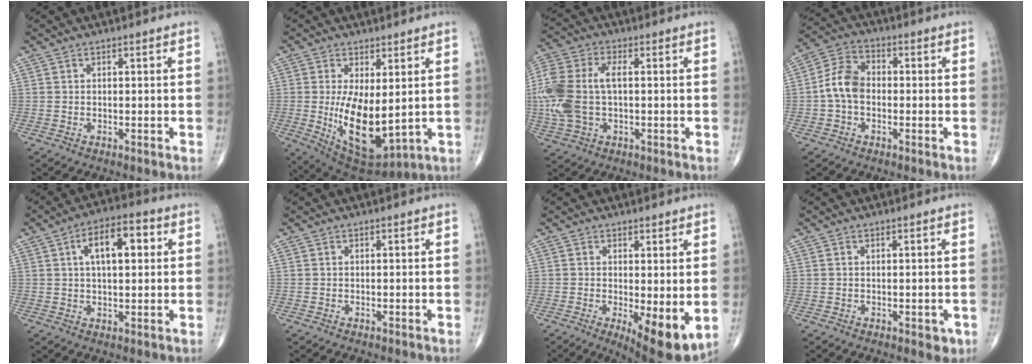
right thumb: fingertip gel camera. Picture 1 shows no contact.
{"total": 13.6, "force": [-0.3, 6.2, 12.1], "torque": [-0.193, -0.030, 0.018]}
{"total": 14.8, "force": [0.0, 8.2, 12.3], "torque": [-0.308, 0.015, -0.001]}
{"total": 7.5, "force": [-1.0, 5.2, 5.3], "torque": [-0.095, 0.025, -0.031]}
{"total": 10.1, "force": [2.7, 4.7, 8.6], "torque": [-0.124, 0.014, 0.036]}
{"total": 0.0}
{"total": 9.0, "force": [-1.3, 3.0, 8.4], "torque": [-0.120, -0.026, -0.012]}
{"total": 2.0, "force": [-0.4, 1.2, 1.6], "torque": [-0.010, -0.002, -0.003]}